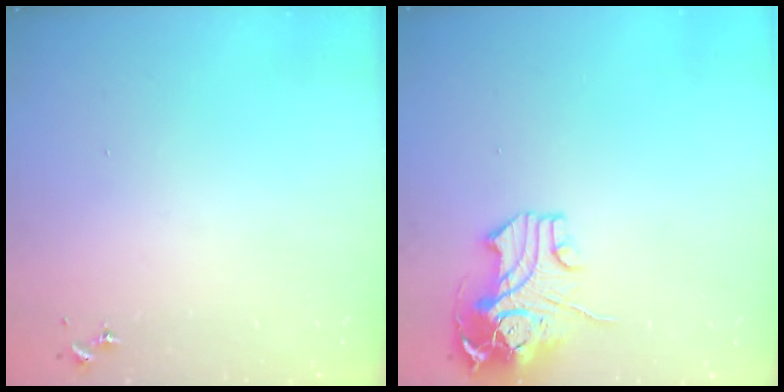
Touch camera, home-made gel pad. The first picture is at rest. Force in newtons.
{"total": 12.2, "press": 12.0, "slide": 2.1}